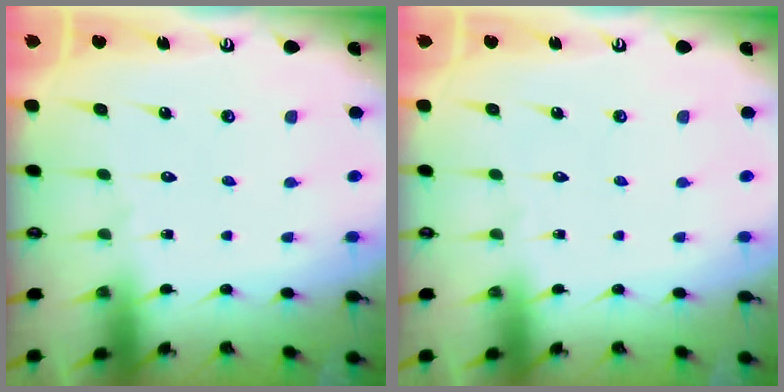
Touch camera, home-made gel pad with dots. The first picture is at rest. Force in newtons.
{"total": 0.0}